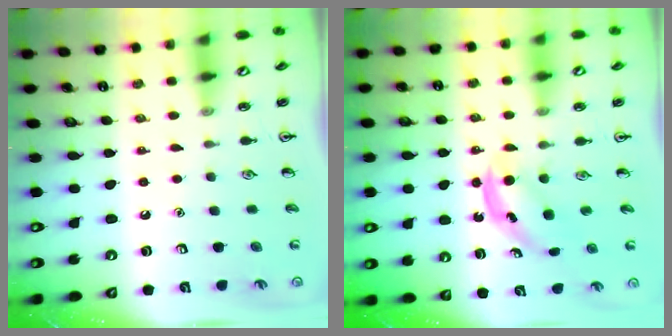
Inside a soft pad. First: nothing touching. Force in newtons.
{"total": 5.2, "press": 5.2, "slide": 0.6}